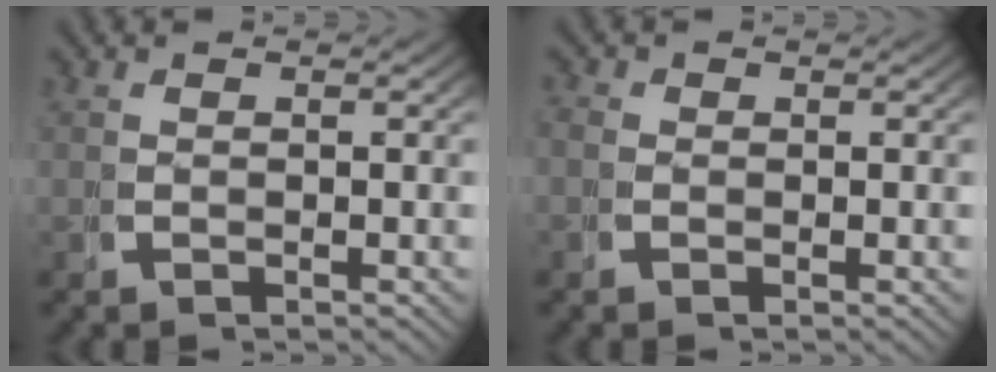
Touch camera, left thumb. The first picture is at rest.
{"total": 0.8, "force": [-0.3, 0.8, 0.0], "torque": [0.002, -0.005, -0.009]}